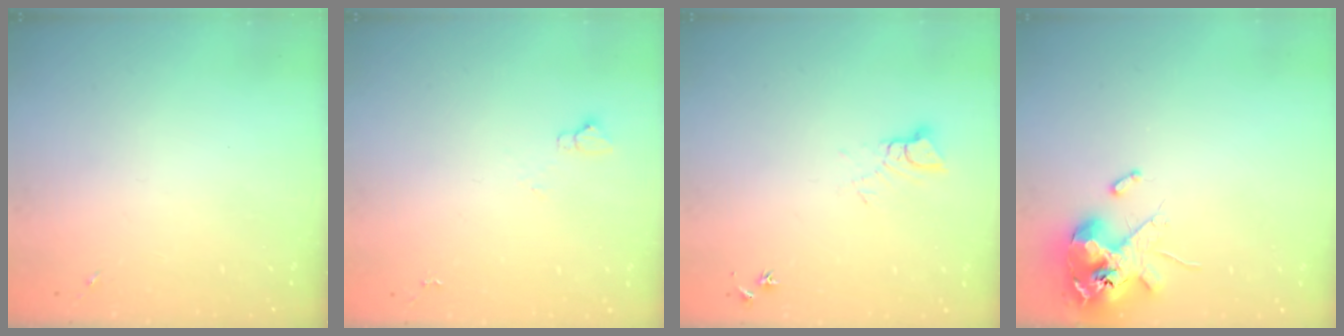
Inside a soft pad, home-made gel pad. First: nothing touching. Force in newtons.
{"total": 3.5, "press": 3.5, "slide": 0.4}
{"total": 5.4, "press": 5.4, "slide": 0.5}
{"total": 13.1, "press": 12.9, "slide": 2.2}